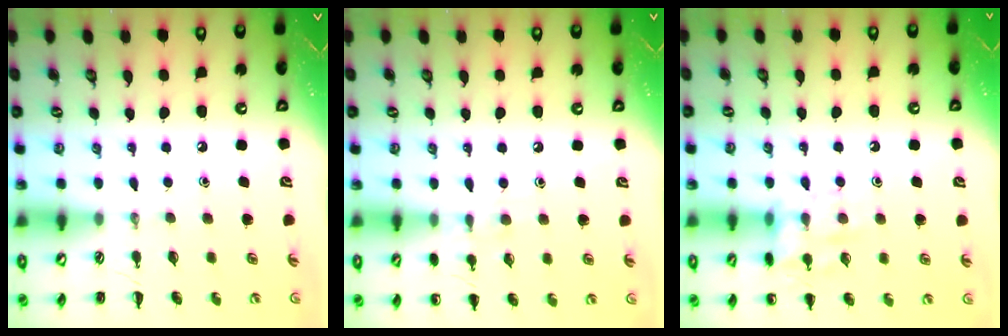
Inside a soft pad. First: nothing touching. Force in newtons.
{"total": 6.7, "press": 6.4, "slide": 2.0}
{"total": 11.5, "press": 11.5, "slide": 0.8}